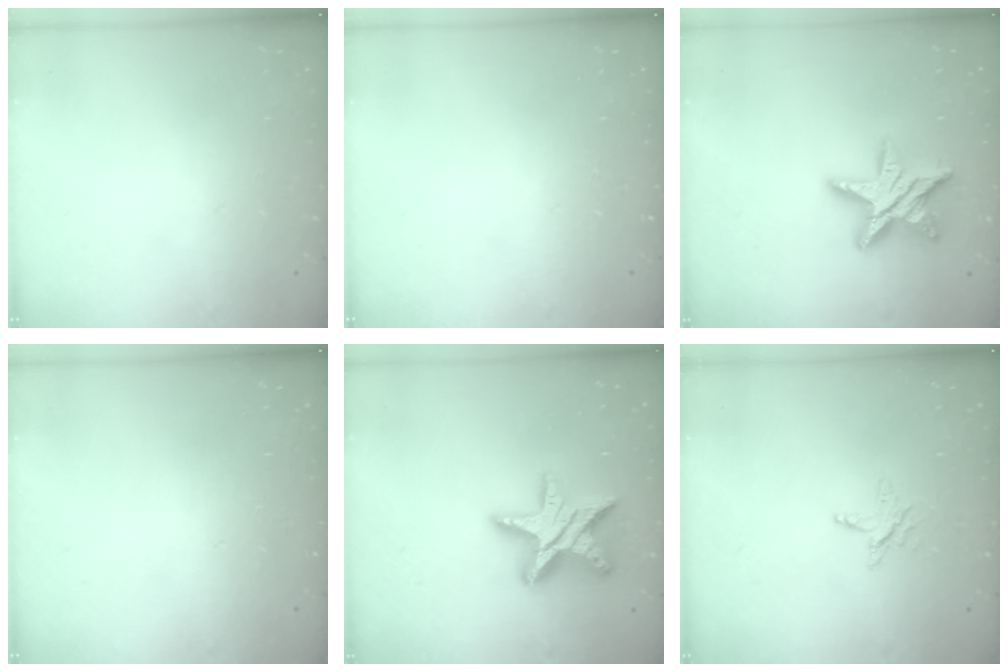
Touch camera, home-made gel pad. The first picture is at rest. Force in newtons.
{"total": 0.0}
{"total": 14.4, "press": 14.4, "slide": 0.9}
{"total": 0.0}
{"total": 16.3, "press": 16.3, "slide": 1.1}
{"total": 3.4, "press": 3.4, "slide": 0.3}